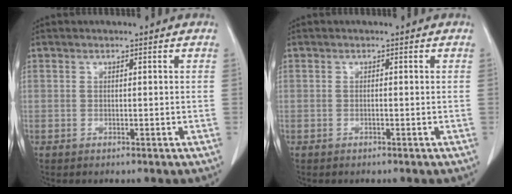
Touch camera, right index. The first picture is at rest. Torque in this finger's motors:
{"motor_torque": [0.06, -0.09, 0.03, 0.01]}